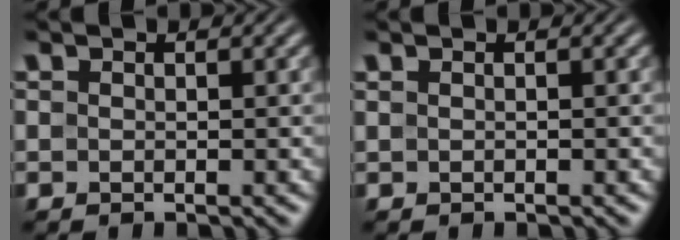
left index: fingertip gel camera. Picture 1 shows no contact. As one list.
[{"total": 0.0}]